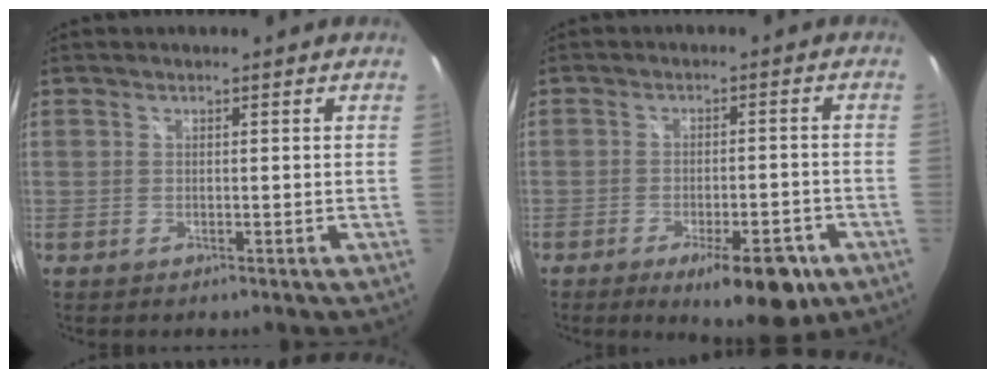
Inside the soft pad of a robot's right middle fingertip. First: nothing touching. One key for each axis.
{"total": 10.9, "fx": -6.2, "fy": 3.7, "fz": 8.2, "tx": -0.121, "ty": -0.009, "tz": -0.079}